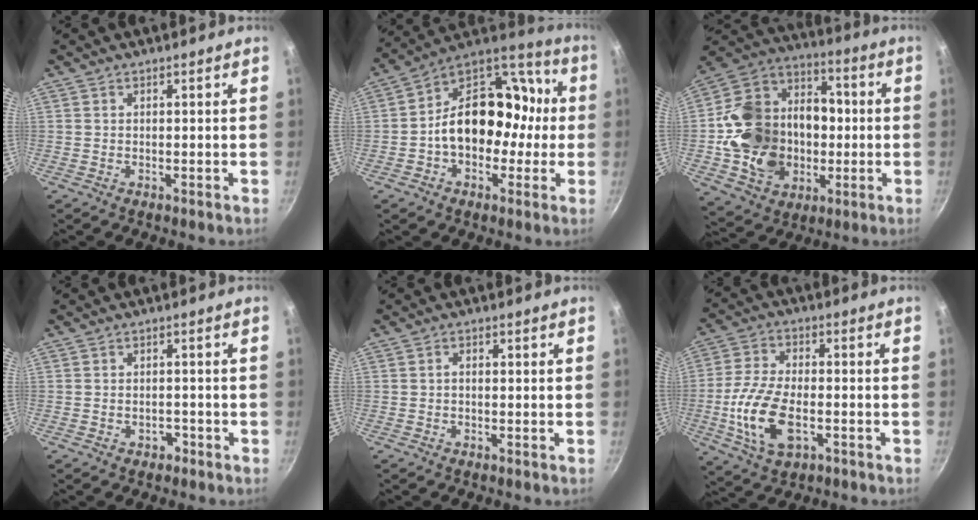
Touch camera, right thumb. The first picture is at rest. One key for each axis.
{"total": 19.8, "fx": -0.9, "fy": 13.2, "fz": 14.7, "tx": -0.184, "ty": 0.058, "tz": -0.021}
{"total": 24.0, "fx": -2.3, "fy": 18.1, "fz": 15.5, "tx": -0.247, "ty": 0.029, "tz": -0.028}
{"total": 1.9, "fx": -1.0, "fy": 1.4, "fz": 0.7, "tx": -0.004, "ty": 0.012, "tz": -0.014}
{"total": 1.0, "fx": -0.1, "fy": 0.6, "fz": 0.8, "tx": -0.011, "ty": 0.005, "tz": -0.004}
{"total": 13.5, "fx": -3.5, "fy": 7.1, "fz": 10.9, "tx": -0.221, "ty": 0.009, "tz": -0.062}